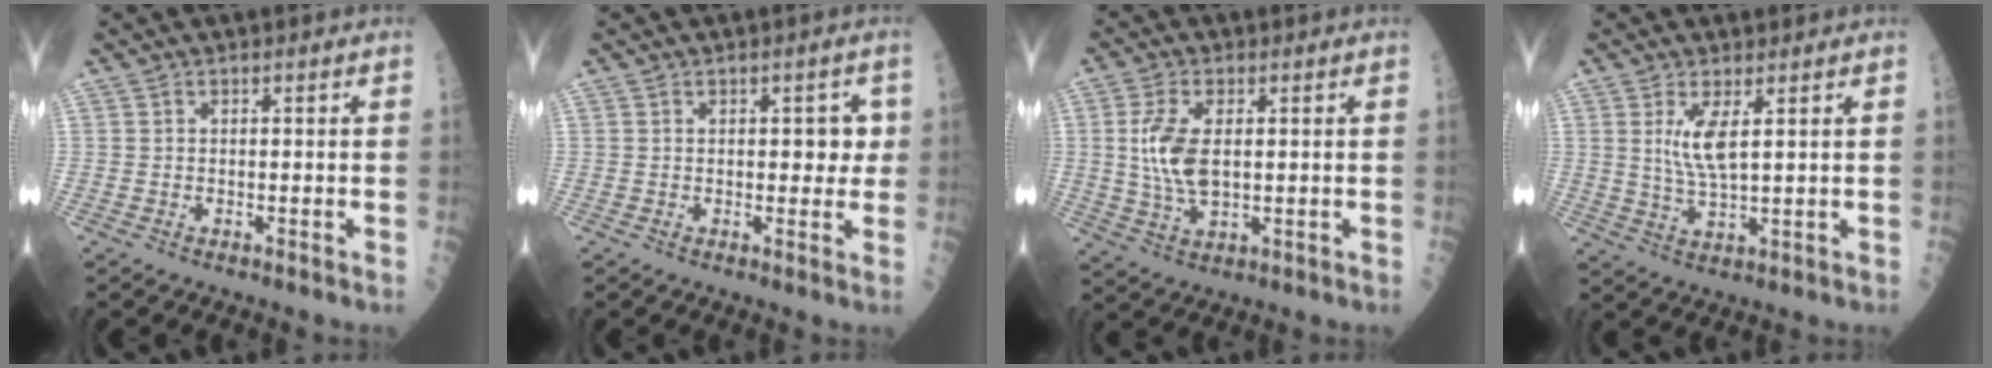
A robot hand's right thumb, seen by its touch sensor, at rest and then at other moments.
{"total": 3.8, "force": [0.6, 2.3, 2.9], "torque": [-0.006, 0.000, 0.004]}
{"total": 8.8, "force": [0.9, 4.3, 7.6], "torque": [-0.163, -0.007, 0.022]}
{"total": 5.7, "force": [1.8, 1.2, 5.2], "torque": [-0.109, -0.021, 0.044]}